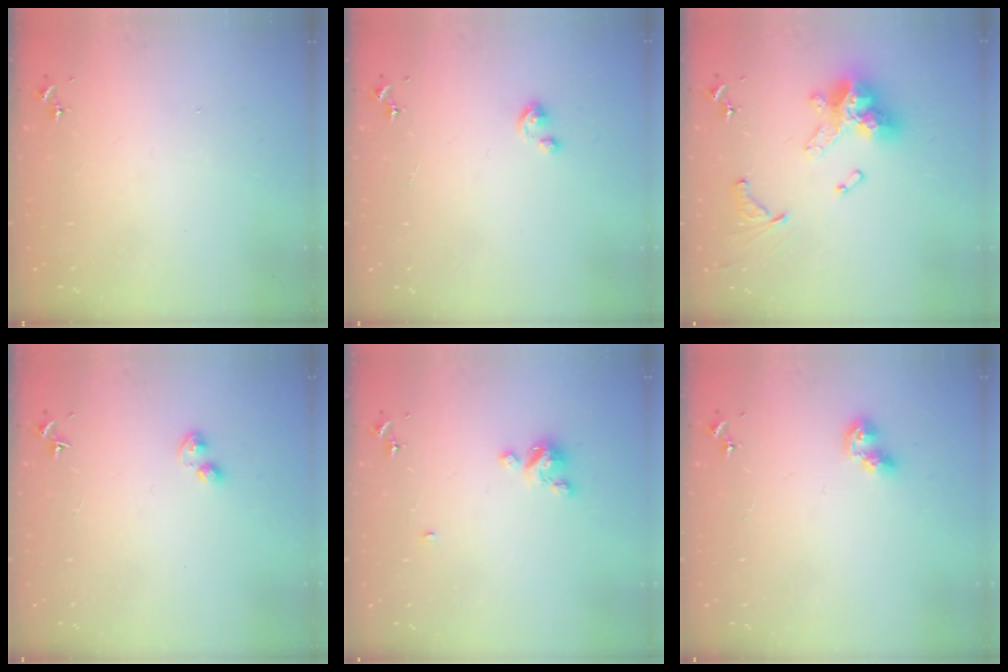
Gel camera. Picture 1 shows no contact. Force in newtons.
{"total": 2.3, "press": 2.3, "slide": 0.3}
{"total": 17.5, "press": 17.5, "slide": 1.7}
{"total": 3.3, "press": 3.2, "slide": 0.8}
{"total": 4.3, "press": 4.3, "slide": 0.2}
{"total": 7.1, "press": 7.1, "slide": 0.7}